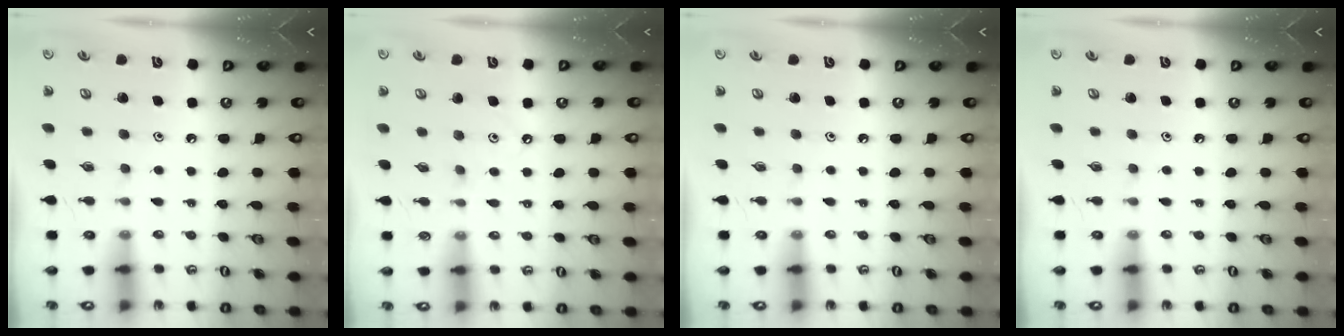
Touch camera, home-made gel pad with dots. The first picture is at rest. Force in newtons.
{"total": 3.2, "press": 3.2, "slide": 0.3}
{"total": 0.0}
{"total": 0.0}